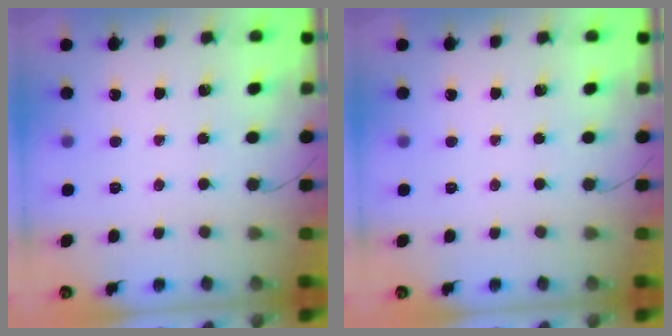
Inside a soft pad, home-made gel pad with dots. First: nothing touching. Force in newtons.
{"total": 0.0}